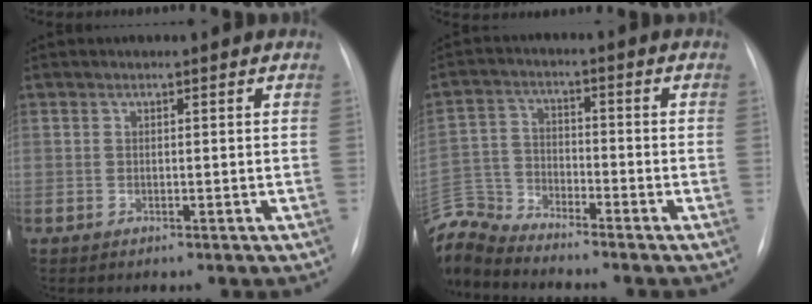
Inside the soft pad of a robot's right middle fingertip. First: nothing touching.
{"total": 8.8, "force": [-8.8, 0.0, 0.5], "torque": [-0.023, 0.011, -0.177]}